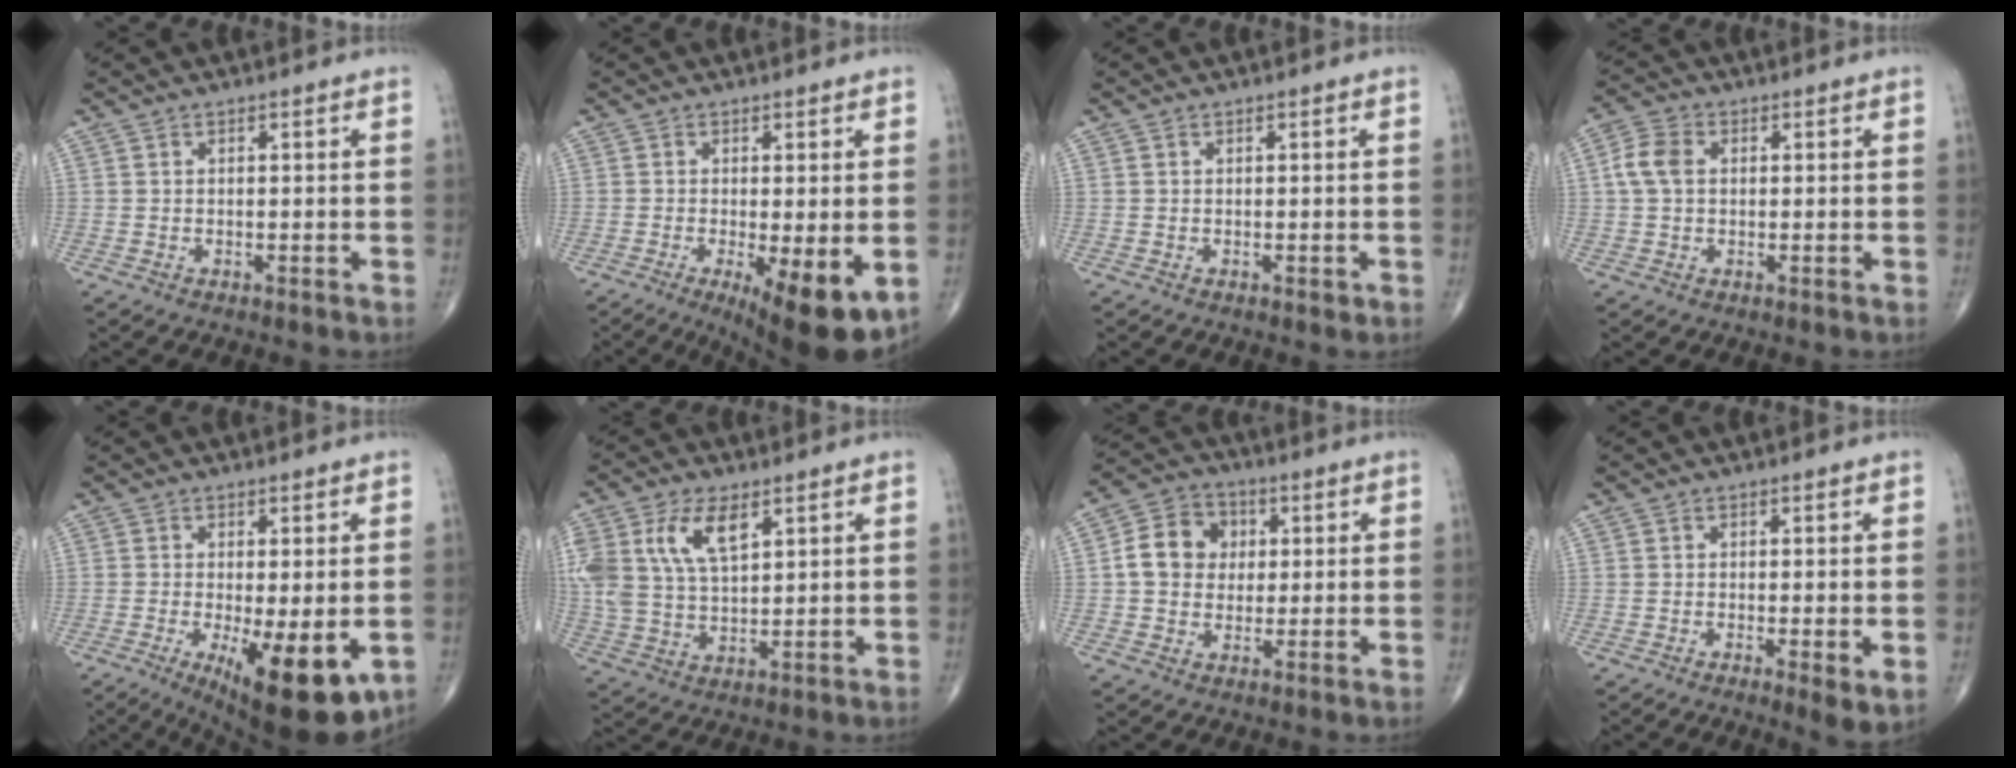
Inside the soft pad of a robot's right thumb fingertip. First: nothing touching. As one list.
[{"total": 11.2, "force": [-3.5, 3.2, 10.1], "torque": [-0.145, -0.023, -0.046]}, {"total": 0.0}, {"total": 5.4, "force": [0.7, 3.9, 3.7], "torque": [-0.082, 0.014, 0.008]}, {"total": 13.8, "force": [-4.3, 4.5, 12.4], "torque": [-0.164, -0.022, -0.050]}, {"total": 12.3, "force": [5.1, 6.4, 9.2], "torque": [-0.189, -0.006, 0.106]}, {"total": 9.5, "force": [1.1, 8.0, 5.1], "torque": [-0.061, 0.011, 0.009]}, {"total": 3.5, "force": [-0.7, 0.7, 3.3], "torque": [-0.058, -0.014, -0.015]}]